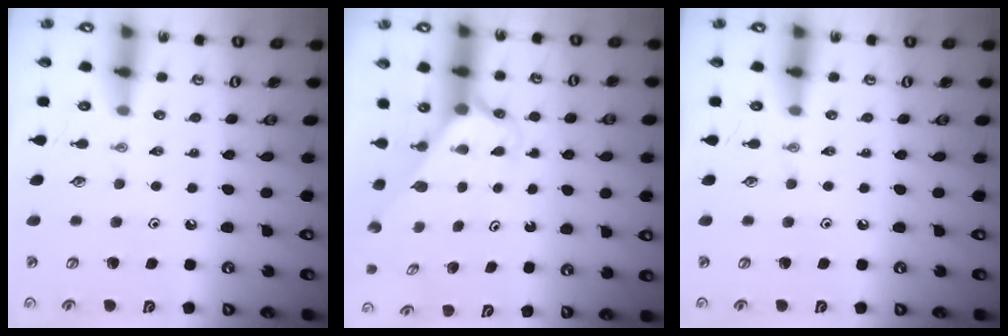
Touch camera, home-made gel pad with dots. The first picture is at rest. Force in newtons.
{"total": 2.4, "press": 2.4, "slide": 0.2}
{"total": 0.0}